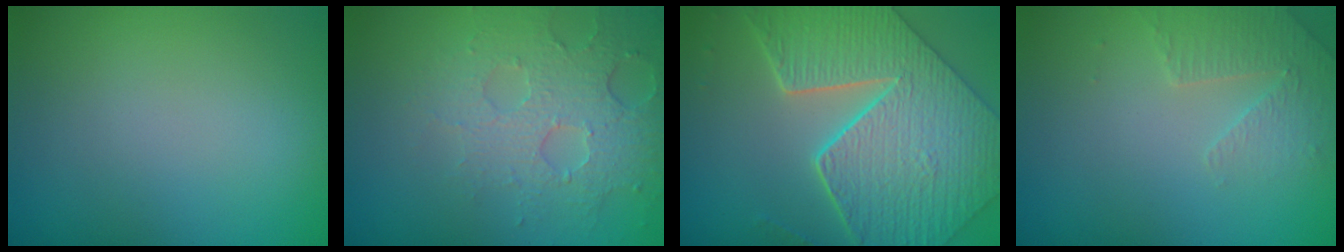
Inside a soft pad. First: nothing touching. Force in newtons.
{"total": 3.8, "press": 3.8, "slide": 0.7}
{"total": 9.0, "press": 7.2, "slide": 5.3}
{"total": 2.3, "press": 2.2, "slide": 0.6}